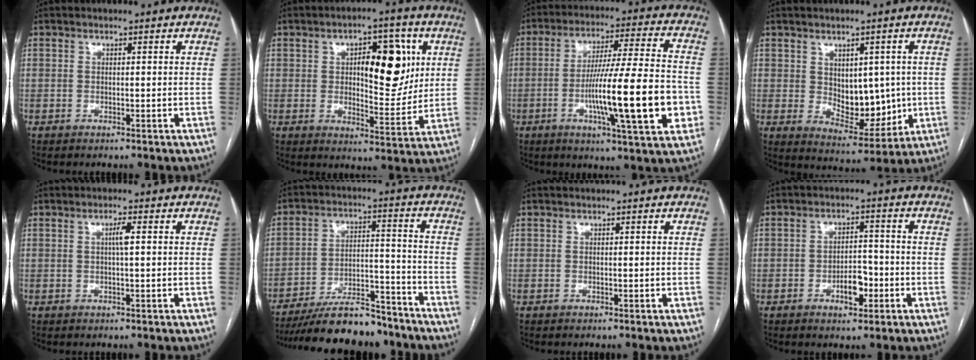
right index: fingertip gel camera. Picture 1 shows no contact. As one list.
[{"total": 11.7, "force": [3.2, 4.6, 10.3], "torque": [-0.140, 0.014, 0.052]}, {"total": 18.5, "force": [-4.4, 1.1, 17.9], "torque": [-0.274, -0.002, -0.066]}, {"total": 9.3, "force": [0.4, 5.4, 7.5], "torque": [-0.103, -0.002, 0.027]}, {"total": 2.0, "force": [0.4, -0.1, 2.0], "torque": [-0.037, 0.001, 0.005]}, {"total": 16.1, "force": [-14.2, 3.4, 6.8], "torque": [-0.117, 0.016, -0.230]}, {"total": 0.0}, {"total": 4.7, "force": [-1.9, 2.3, 3.7], "torque": [-0.054, 0.006, -0.026]}]